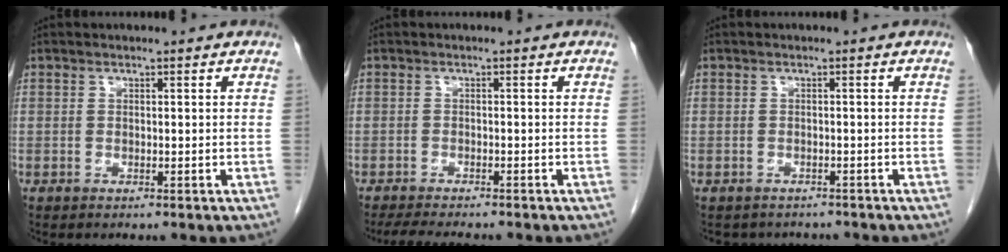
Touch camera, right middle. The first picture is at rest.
{"total": 6.5, "force": [-5.7, 0.9, 3.0], "torque": [-0.047, -0.016, -0.088]}
{"total": 4.1, "force": [-3.7, 1.8, 0.3], "torque": [-0.007, 0.003, -0.044]}